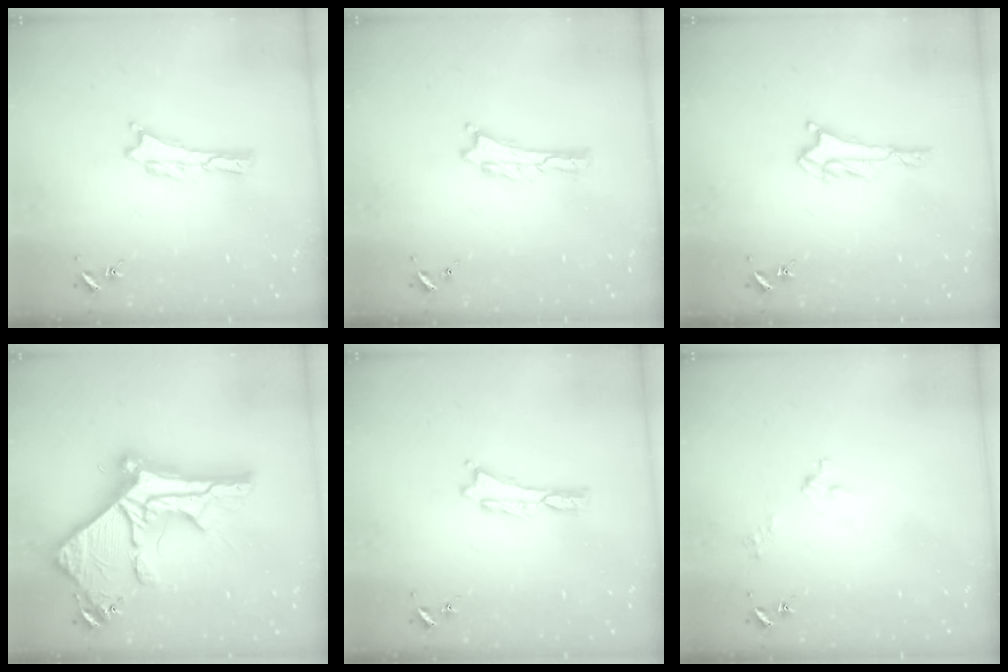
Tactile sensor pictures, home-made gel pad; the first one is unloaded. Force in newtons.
{"total": 0.0}
{"total": 1.7, "press": 1.6, "slide": 0.2}
{"total": 16.5, "press": 16.4, "slide": 1.9}
{"total": 0.0}
{"total": 2.1, "press": 2.1, "slide": 0.2}